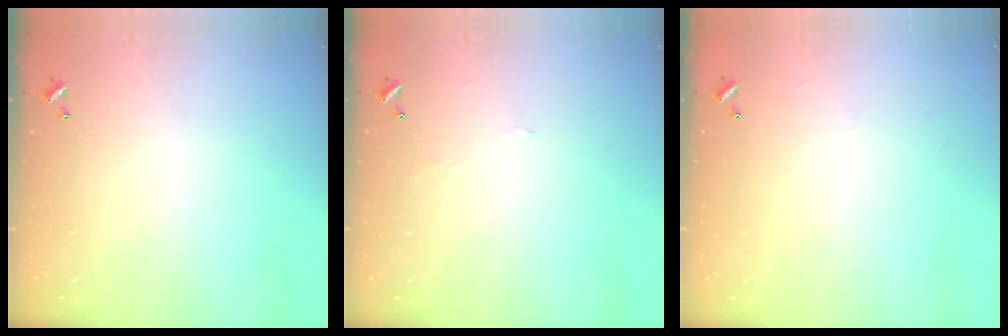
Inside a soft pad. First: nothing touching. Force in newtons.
{"total": 1.2, "press": 1.1, "slide": 0.3}
{"total": 0.6, "press": 0.2, "slide": 0.6}